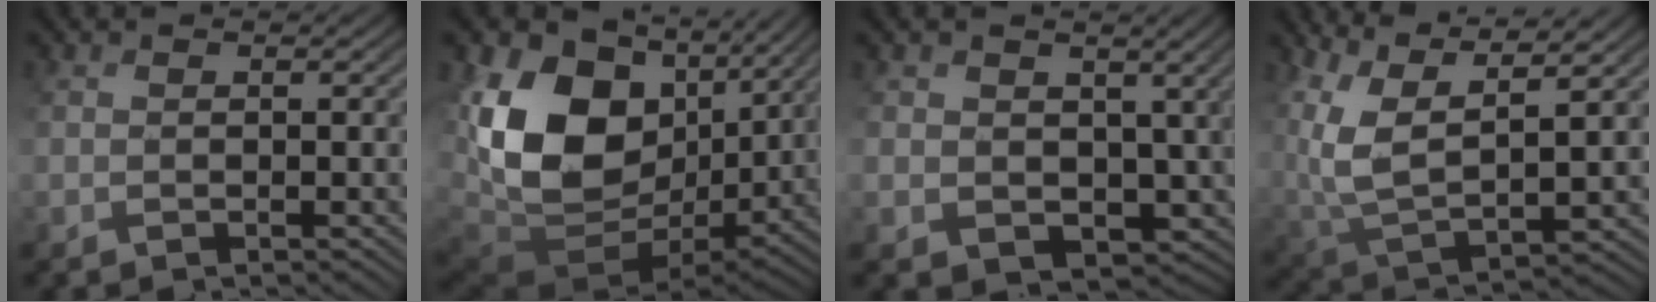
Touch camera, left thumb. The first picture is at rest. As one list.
[{"total": 17.8, "force": [4.1, 12.4, 12.1], "torque": [-0.285, -0.011, 0.092]}, {"total": 8.6, "force": [0.8, 7.4, 4.3], "torque": [-0.096, -0.036, 0.027]}, {"total": 10.0, "force": [6.1, 3.5, 7.1], "torque": [-0.196, 0.010, 0.132]}]